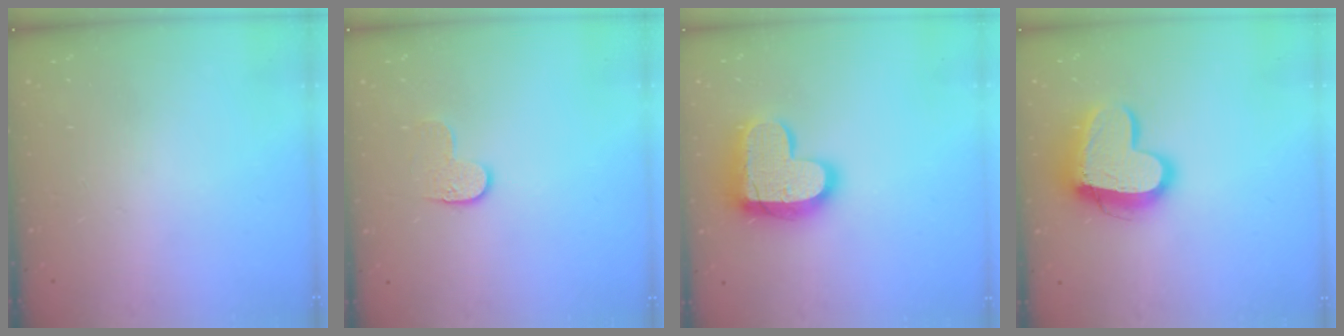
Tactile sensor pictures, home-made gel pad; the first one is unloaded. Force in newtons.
{"total": 6.0, "press": 6.0, "slide": 0.5}
{"total": 17.7, "press": 17.7, "slide": 1.2}
{"total": 16.7, "press": 16.6, "slide": 1.4}